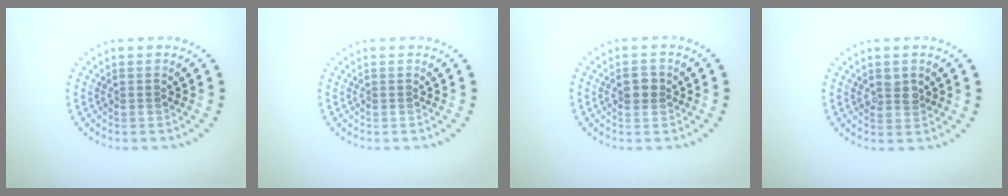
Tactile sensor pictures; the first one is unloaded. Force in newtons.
{"total": 0.0}
{"total": 1.7, "press": 1.7, "slide": 0.5}
{"total": 1.7, "press": 1.7, "slide": 0.3}